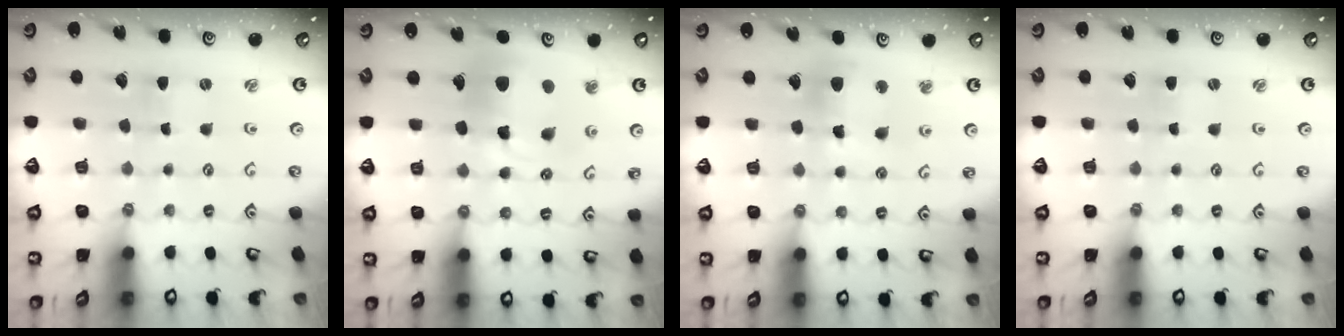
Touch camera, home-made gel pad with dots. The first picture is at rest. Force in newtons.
{"total": 16.1, "press": 16.0, "slide": 1.8}
{"total": 11.5, "press": 11.4, "slide": 1.5}
{"total": 0.0}